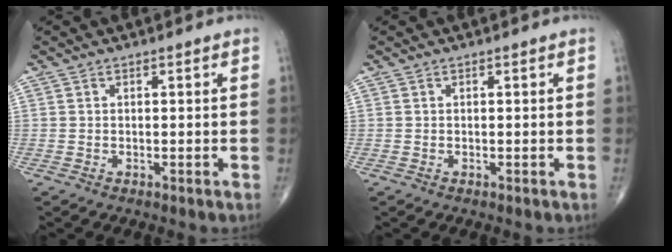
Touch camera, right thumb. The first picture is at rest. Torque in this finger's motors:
{"motor_torque": [-0.11, 0.11, 0.00, 0.00, 0.00]}